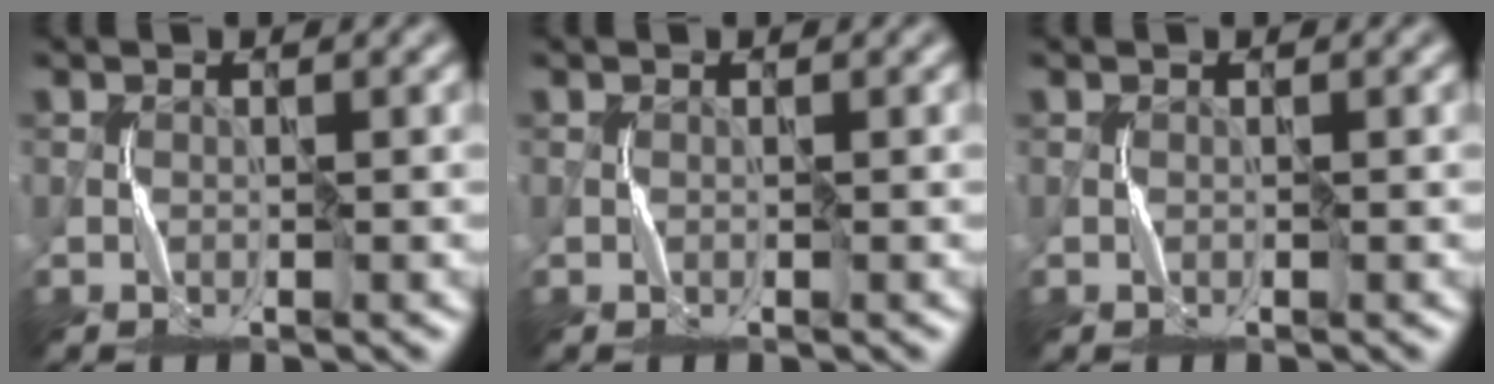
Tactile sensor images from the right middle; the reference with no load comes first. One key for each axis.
{"total": 0.0}
{"total": 0.0}